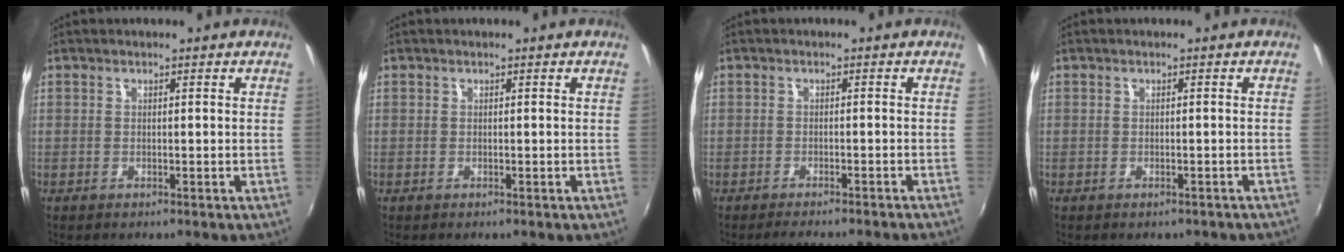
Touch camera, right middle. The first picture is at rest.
{"total": 0.0}
{"total": 5.6, "force": [-5.1, 0.0, 2.3], "torque": [-0.044, -0.010, -0.072]}
{"total": 2.7, "force": [-2.2, 1.2, 1.0], "torque": [-0.017, -0.006, -0.023]}